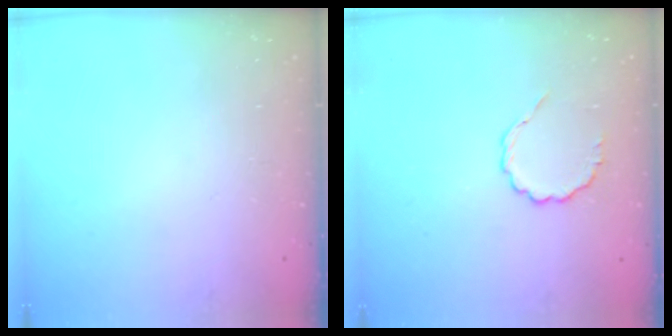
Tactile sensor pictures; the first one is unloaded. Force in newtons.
{"total": 5.1, "press": 4.8, "slide": 1.6}